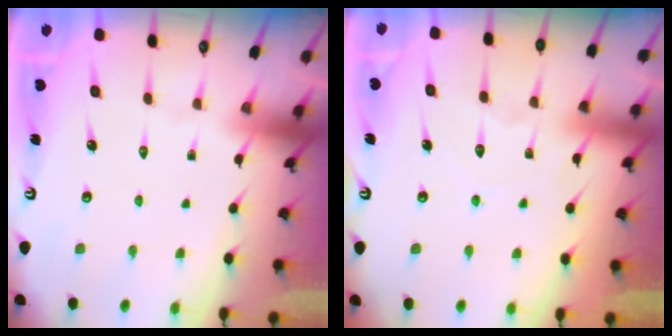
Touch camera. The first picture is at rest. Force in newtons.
{"total": 7.8, "press": 7.7, "slide": 0.7}